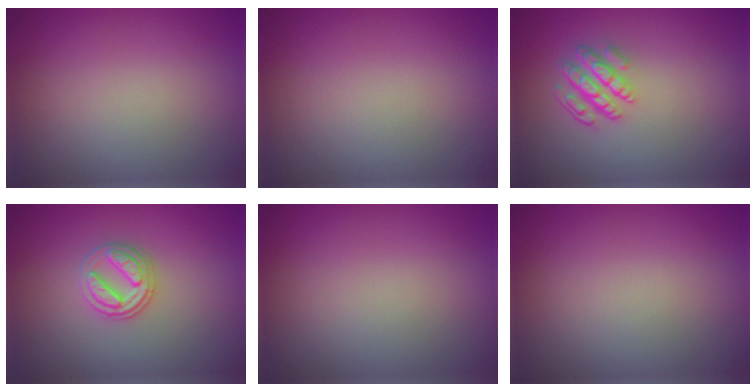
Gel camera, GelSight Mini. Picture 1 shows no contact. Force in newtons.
{"total": 0.0}
{"total": 4.3, "press": 3.2, "slide": 2.9}
{"total": 2.9, "press": 2.8, "slide": 0.9}
{"total": 0.0}
{"total": 0.0}